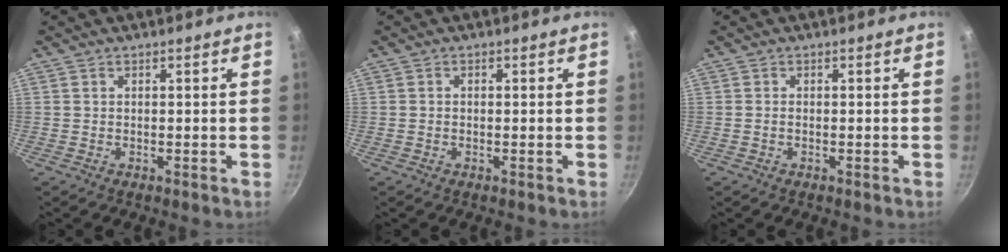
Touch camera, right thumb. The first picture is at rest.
{"total": 0.6, "force": [-0.1, 0.4, 0.3], "torque": [-0.005, 0.004, -0.001]}
{"total": 0.6, "force": [-0.2, 0.3, 0.4], "torque": [-0.008, 0.003, -0.004]}